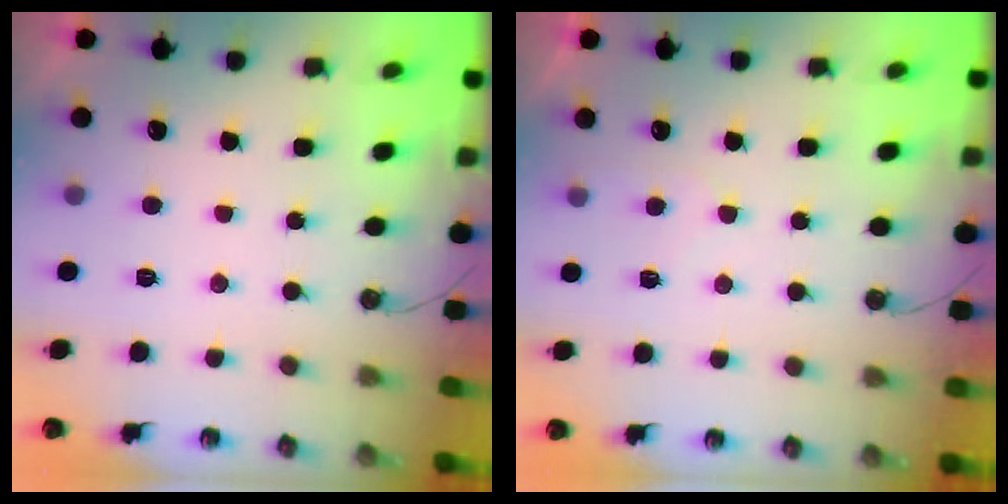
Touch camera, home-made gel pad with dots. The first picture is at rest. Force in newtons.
{"total": 3.5, "press": 3.4, "slide": 0.5}